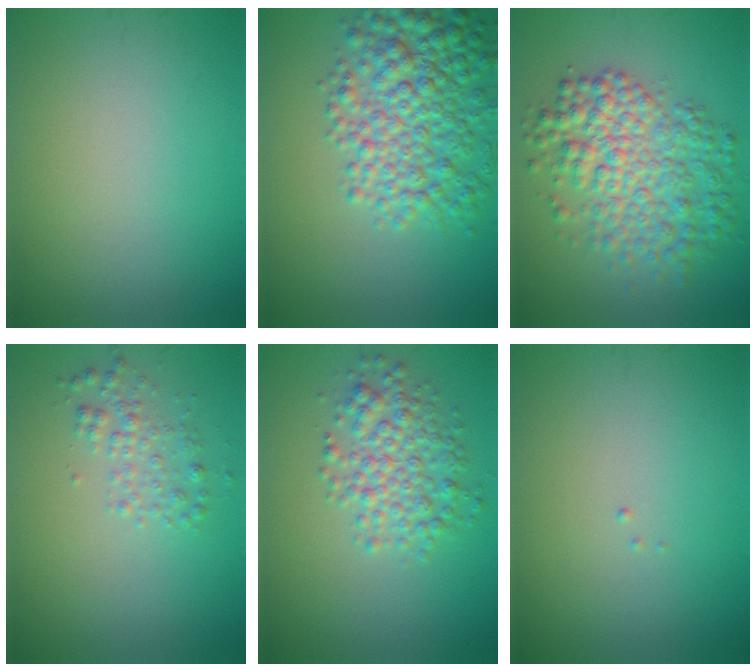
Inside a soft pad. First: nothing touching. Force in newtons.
{"total": 7.2, "press": 7.2, "slide": 0.2}
{"total": 7.2, "press": 7.2, "slide": 0.1}
{"total": 1.9, "press": 1.9, "slide": 0.1}
{"total": 4.2, "press": 4.2, "slide": 0.0}
{"total": 0.0}